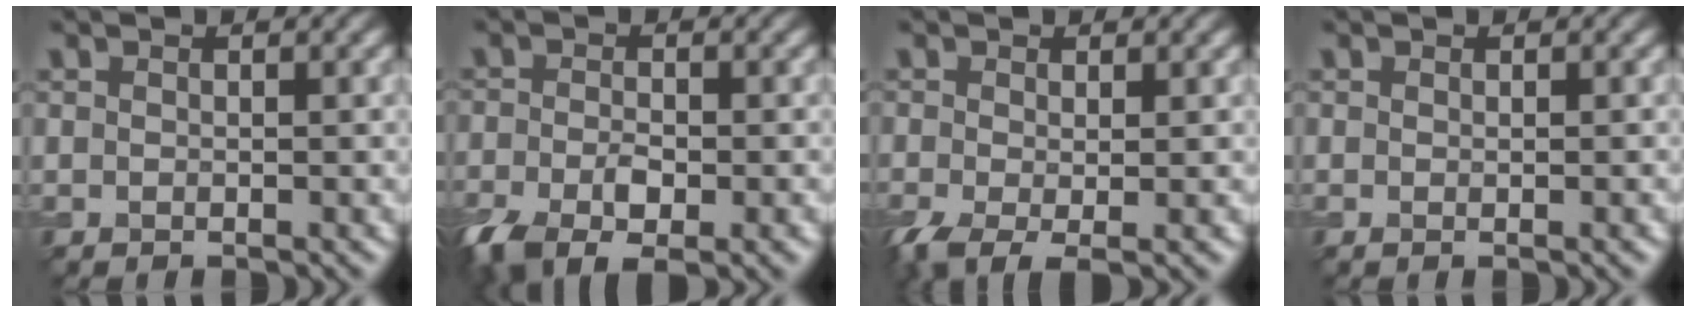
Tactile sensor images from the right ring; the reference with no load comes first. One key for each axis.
{"total": 6.5, "fx": -3.3, "fy": 3.2, "fz": 4.7, "tx": -0.092, "ty": -0.012, "tz": -0.062}
{"total": 3.6, "fx": -1.3, "fy": 1.4, "fz": 3.0, "tx": -0.069, "ty": -0.012, "tz": -0.028}
{"total": 0.5, "fx": -0.1, "fy": 0.1, "fz": 0.5, "tx": -0.007, "ty": -0.002, "tz": -0.001}